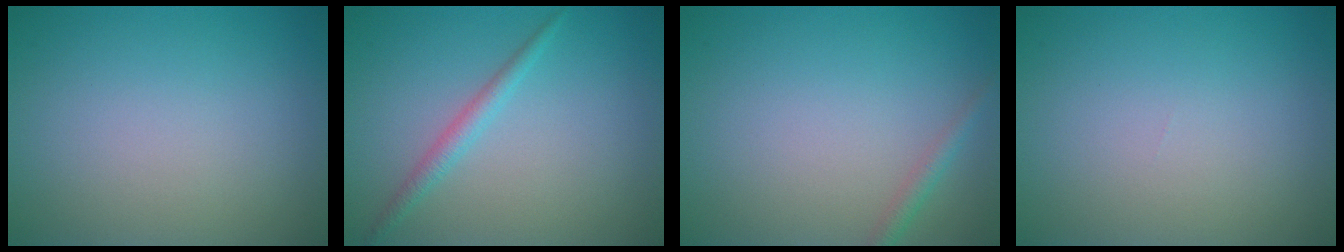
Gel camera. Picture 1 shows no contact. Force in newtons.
{"total": 1.6, "press": 1.6, "slide": 0.1}
{"total": 1.3, "press": 1.3, "slide": 0.1}
{"total": 0.0}